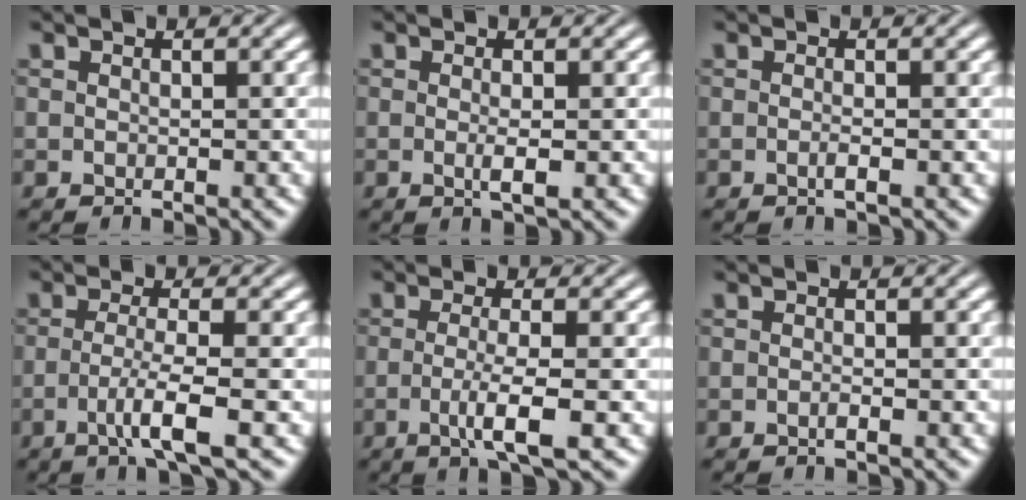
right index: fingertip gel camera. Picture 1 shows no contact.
{"total": 1.4, "force": [-0.4, -0.2, 1.3], "torque": [-0.024, -0.008, -0.003]}
{"total": 0.9, "force": [-0.6, 0.0, 0.6], "torque": [-0.014, -0.003, -0.011]}
{"total": 3.5, "force": [-1.3, -0.6, 3.3], "torque": [-0.060, -0.016, -0.014]}
{"total": 3.6, "force": [-1.0, -0.5, 3.4], "torque": [-0.058, -0.014, -0.011]}
{"total": 0.6, "force": [-0.5, 0.2, 0.4], "torque": [-0.012, -0.001, -0.009]}